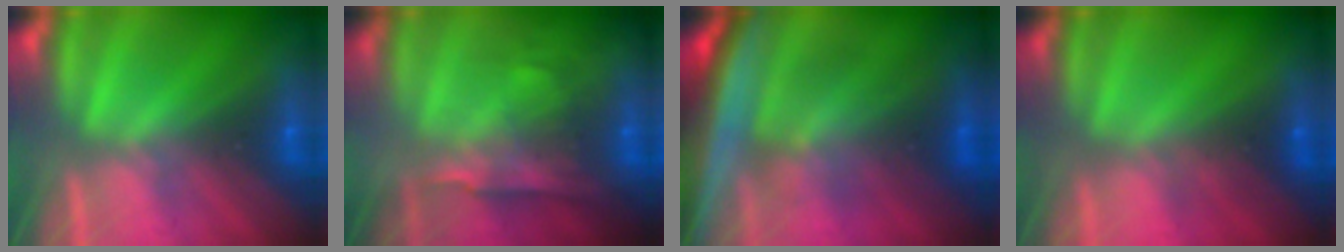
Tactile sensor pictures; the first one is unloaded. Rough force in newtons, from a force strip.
{"total": 7.6}
{"total": 10.2}
{"total": 2.2}